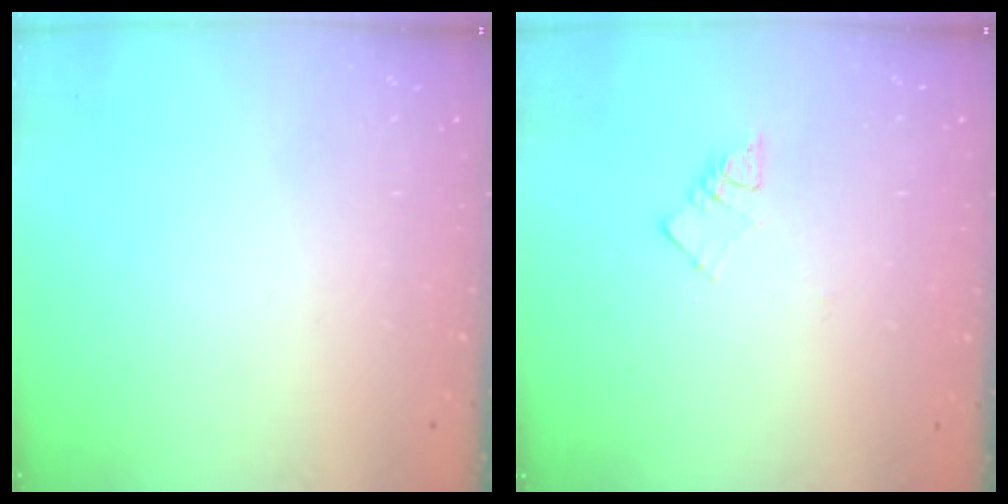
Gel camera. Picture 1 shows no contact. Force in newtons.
{"total": 3.9, "press": 3.9, "slide": 0.4}